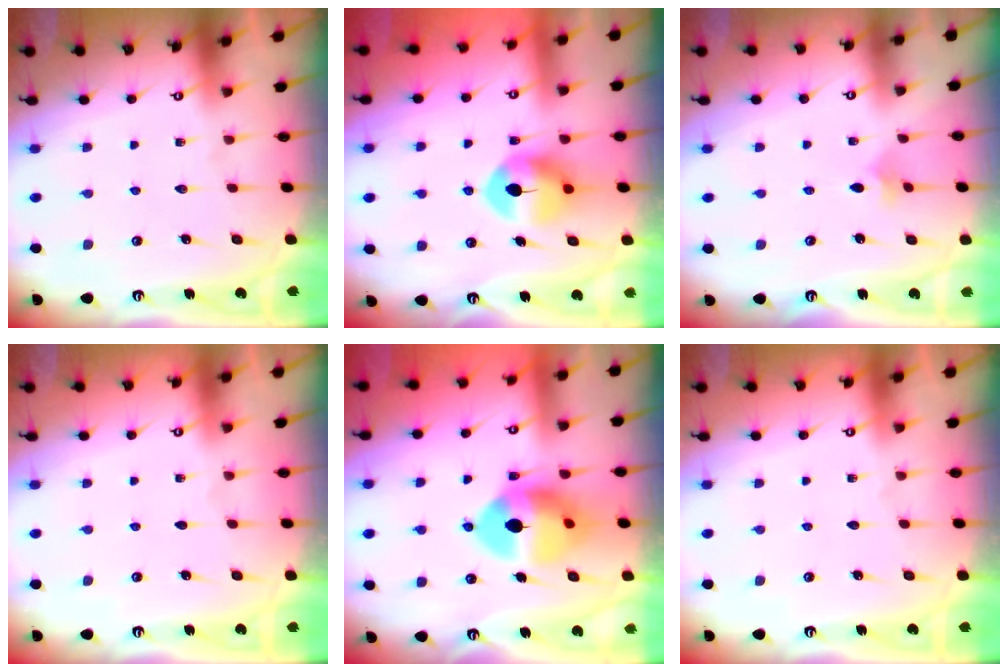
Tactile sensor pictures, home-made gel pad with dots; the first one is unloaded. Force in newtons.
{"total": 9.2, "press": 9.1, "slide": 1.4}
{"total": 2.5, "press": 2.4, "slide": 0.6}
{"total": 0.0}
{"total": 12.0, "press": 11.8, "slide": 1.9}
{"total": 0.0}